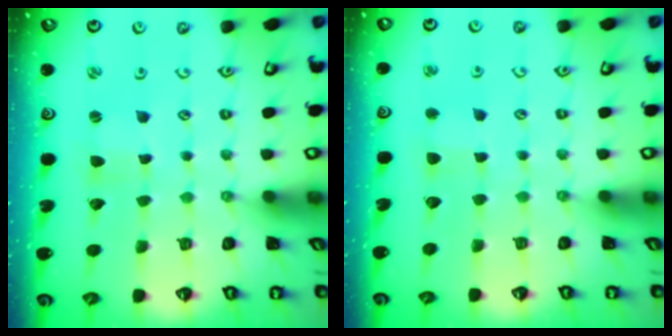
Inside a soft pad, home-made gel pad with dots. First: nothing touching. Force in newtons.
{"total": 3.4, "press": 3.4, "slide": 0.2}